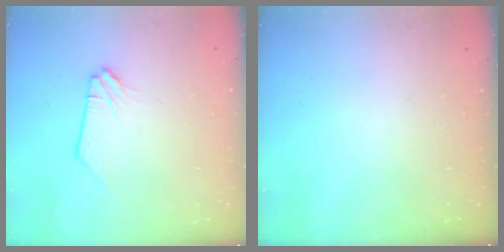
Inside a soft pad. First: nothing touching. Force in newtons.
{"total": 0.0}